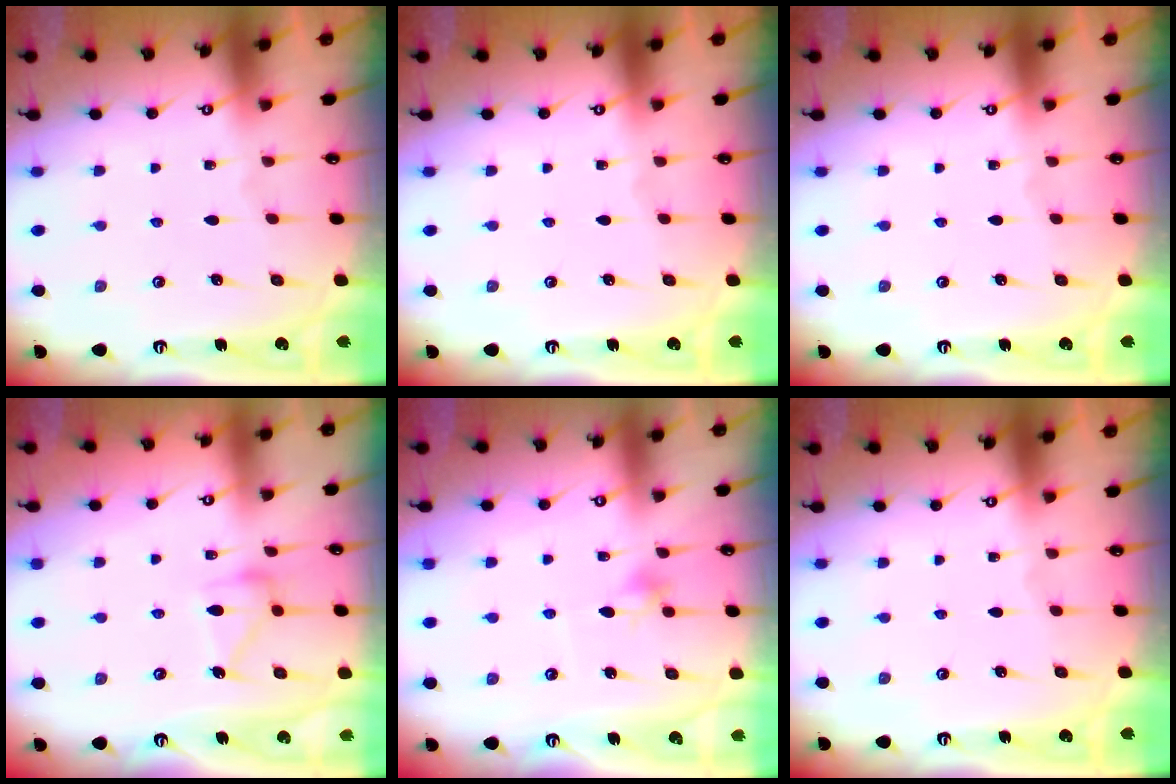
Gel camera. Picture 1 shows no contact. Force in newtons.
{"total": 0.0}
{"total": 0.0}
{"total": 13.3, "press": 13.2, "slide": 0.6}
{"total": 7.2, "press": 7.1, "slide": 1.2}
{"total": 0.0}